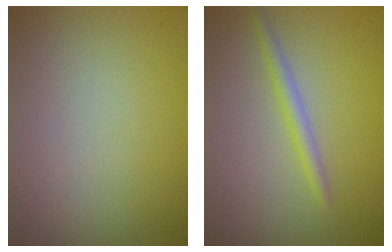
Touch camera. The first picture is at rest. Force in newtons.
{"total": 1.6, "press": 1.6, "slide": 0.0}